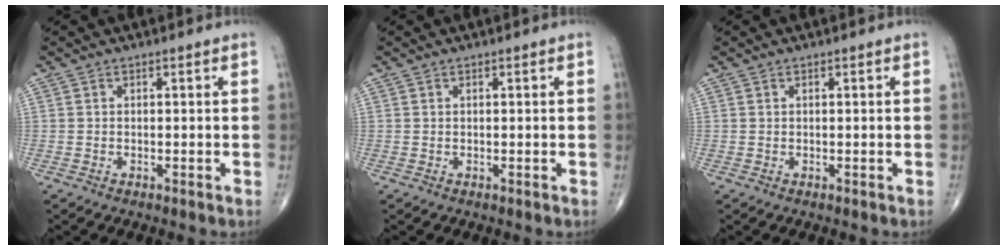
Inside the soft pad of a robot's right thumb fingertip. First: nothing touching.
{"total": 0.0}
{"total": 0.0}